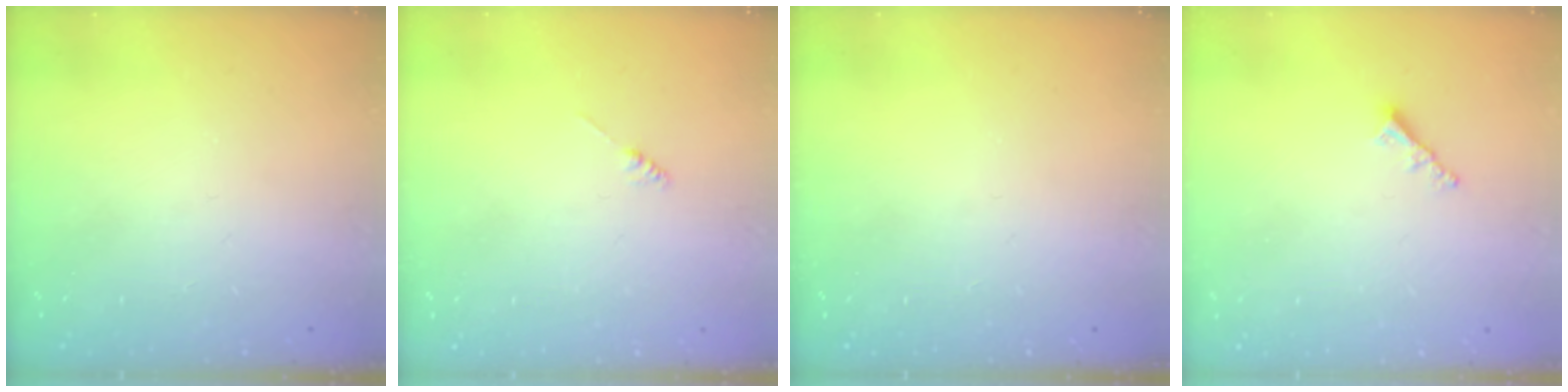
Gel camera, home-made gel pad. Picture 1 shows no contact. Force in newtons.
{"total": 0.0}
{"total": 0.0}
{"total": 2.3, "press": 2.3, "slide": 0.1}